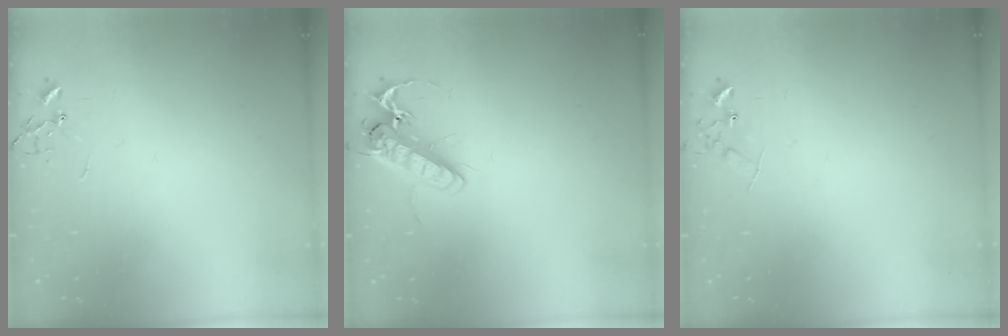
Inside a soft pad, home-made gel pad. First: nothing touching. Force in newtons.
{"total": 14.6, "press": 14.4, "slide": 2.6}
{"total": 7.0, "press": 7.0, "slide": 0.8}